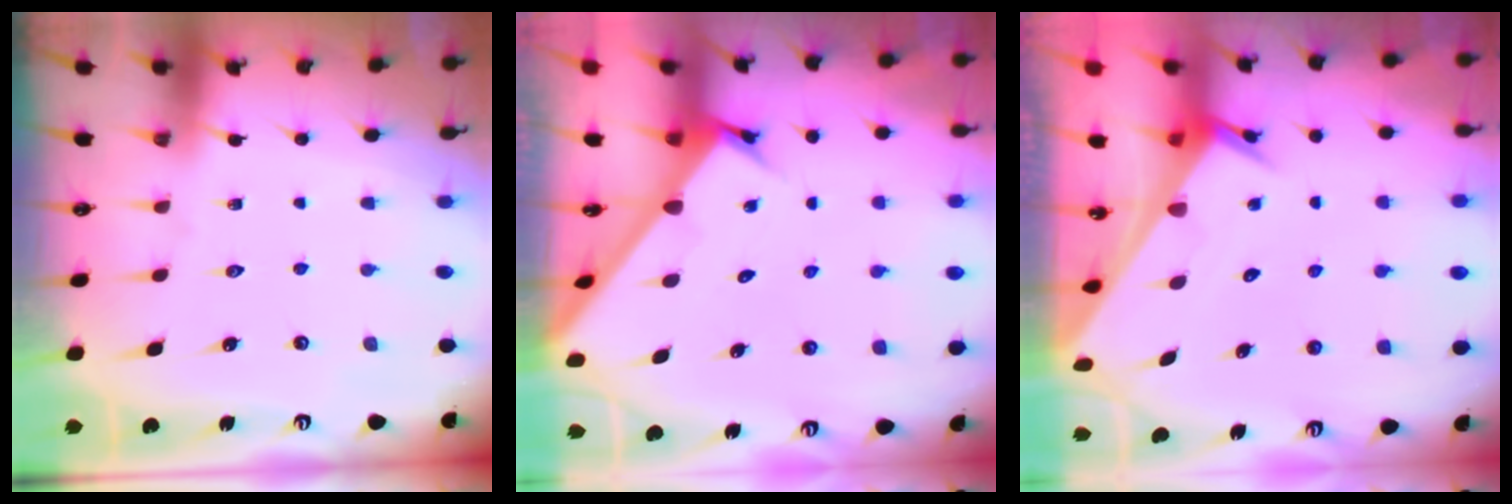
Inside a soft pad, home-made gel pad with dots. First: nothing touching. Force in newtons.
{"total": 2.8, "press": 2.8, "slide": 0.2}
{"total": 3.2, "press": 3.2, "slide": 0.2}